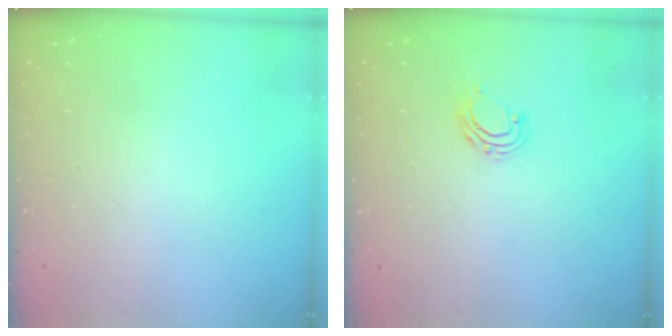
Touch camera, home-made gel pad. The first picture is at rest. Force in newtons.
{"total": 6.6, "press": 6.6, "slide": 0.7}